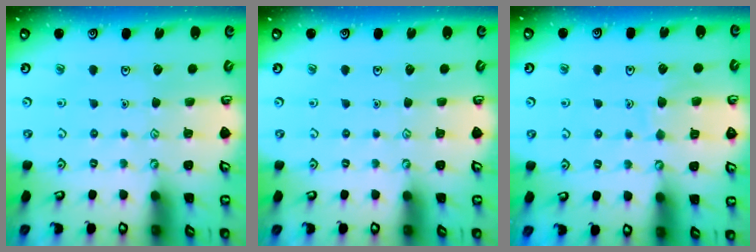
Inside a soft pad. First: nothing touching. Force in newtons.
{"total": 0.0}
{"total": 5.8, "press": 5.8, "slide": 0.6}